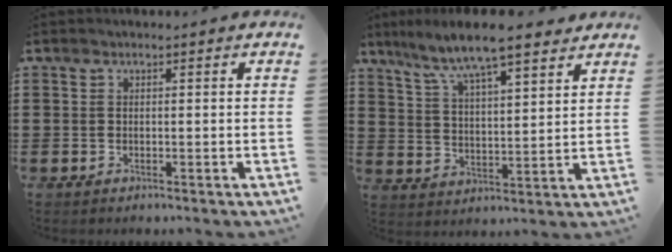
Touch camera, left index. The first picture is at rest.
{"total": 8.3, "force": [6.9, 1.0, 4.5], "torque": [-0.112, -0.025, 0.119]}